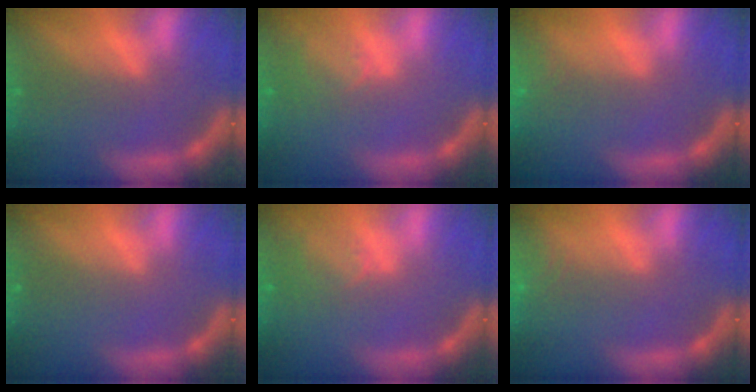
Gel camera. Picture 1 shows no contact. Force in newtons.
{"total": 2.5}
{"total": 1.9}
{"total": 0.0}
{"total": 2.5}
{"total": 3.0}